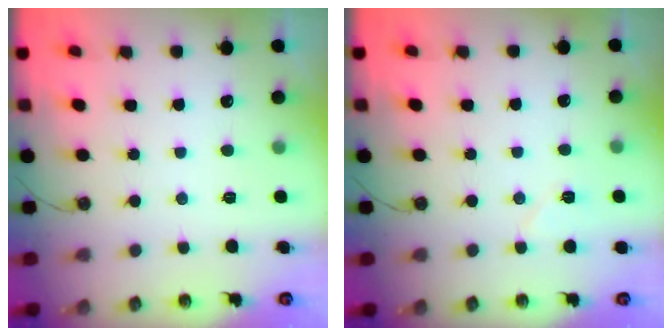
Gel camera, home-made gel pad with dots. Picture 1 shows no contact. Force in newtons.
{"total": 5.9, "press": 5.2, "slide": 2.8}